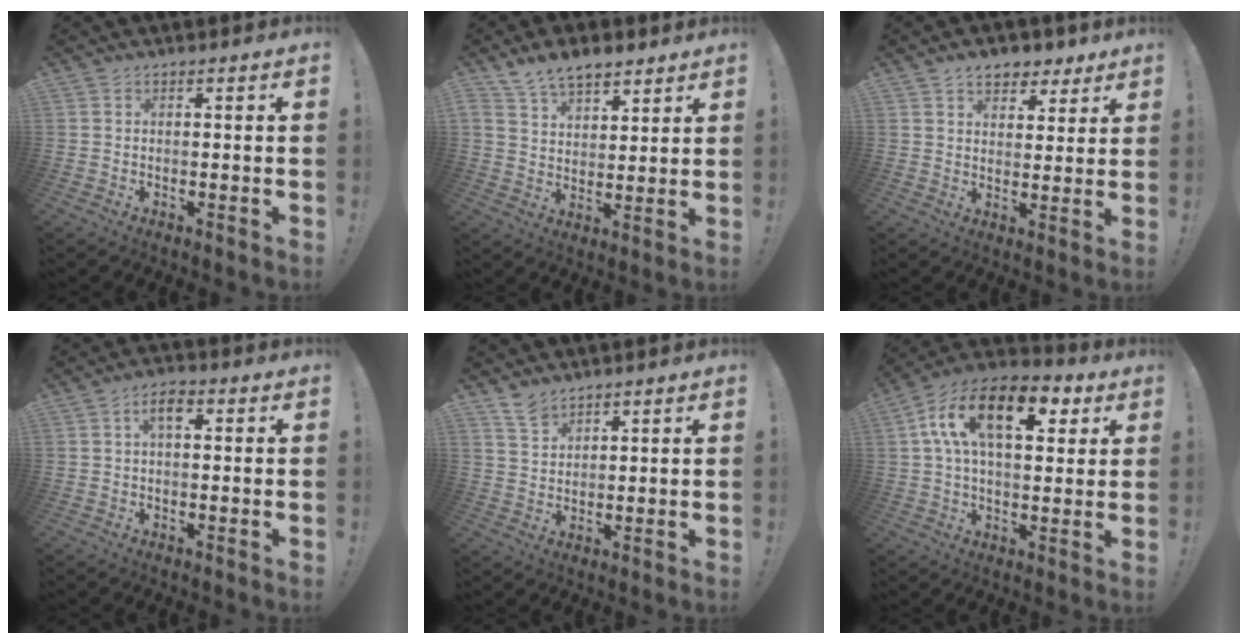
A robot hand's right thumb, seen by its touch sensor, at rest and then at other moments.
{"total": 8.9, "force": [7.0, 4.3, 3.5], "torque": [-0.061, -0.036, 0.134]}
{"total": 7.6, "force": [5.2, 4.7, 2.9], "torque": [-0.035, -0.029, 0.095]}
{"total": 4.6, "force": [1.1, 2.1, 3.9], "torque": [-0.065, 0.008, 0.015]}
{"total": 5.4, "force": [4.6, 2.5, 1.2], "torque": [-0.026, -0.028, 0.089]}
{"total": 18.3, "force": [6.6, 9.5, 14.2], "torque": [-0.229, -0.009, 0.107]}